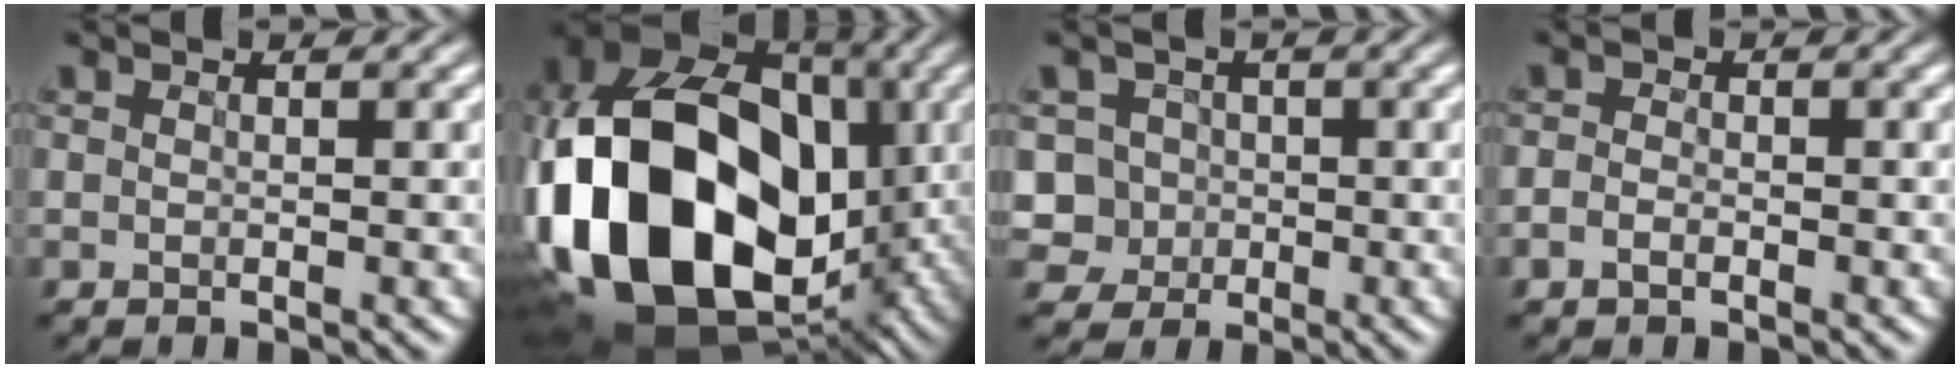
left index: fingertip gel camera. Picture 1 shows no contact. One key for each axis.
{"total": 19.8, "fx": -4.4, "fy": 13.4, "fz": 13.9, "tx": -0.298, "ty": -0.002, "tz": -0.078}
{"total": 5.5, "fx": -0.6, "fy": 5.3, "fz": 1.5, "tx": -0.019, "ty": 0.034, "tz": -0.038}
{"total": 1.2, "fx": -0.7, "fy": 0.8, "fz": 0.7, "tx": -0.005, "ty": 0.006, "tz": -0.020}